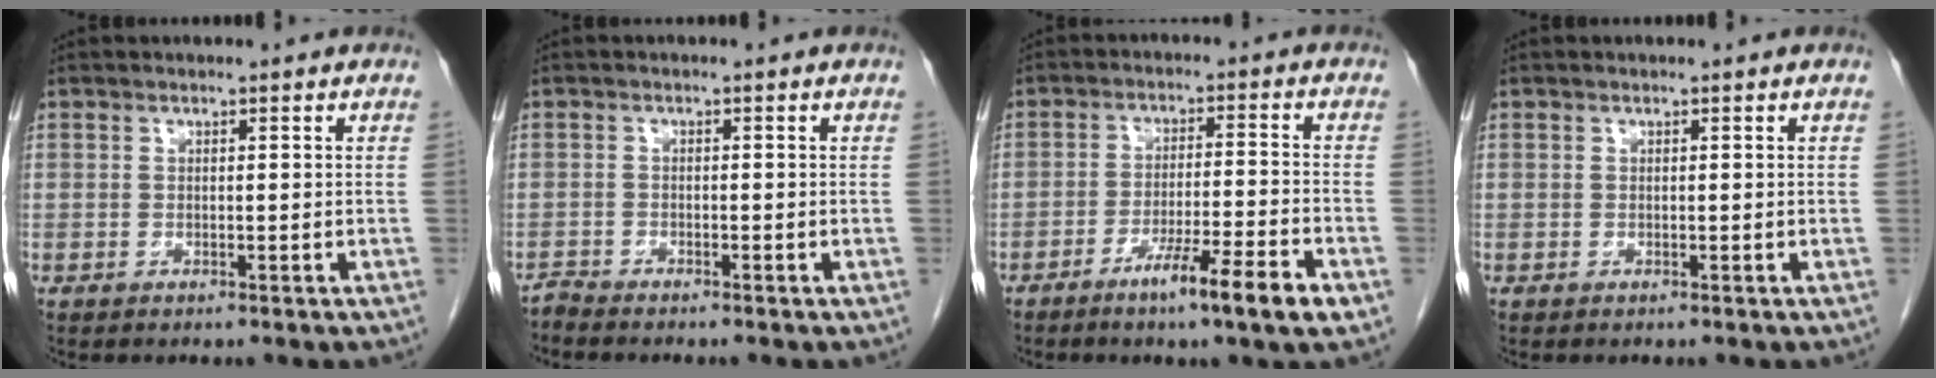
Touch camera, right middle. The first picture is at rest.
{"total": 1.4, "force": [-1.4, -0.3, -0.2], "torque": [0.004, -0.006, -0.029]}
{"total": 8.7, "force": [-4.9, -0.5, 7.1], "torque": [-0.112, -0.014, -0.082]}
{"total": 0.0}